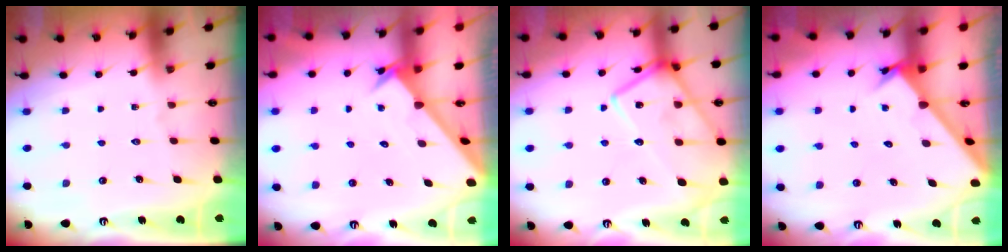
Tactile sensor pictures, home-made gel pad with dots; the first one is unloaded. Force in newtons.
{"total": 2.6, "press": 2.6, "slide": 0.2}
{"total": 19.2, "press": 19.2, "slide": 1.2}
{"total": 2.2, "press": 2.2, "slide": 0.0}